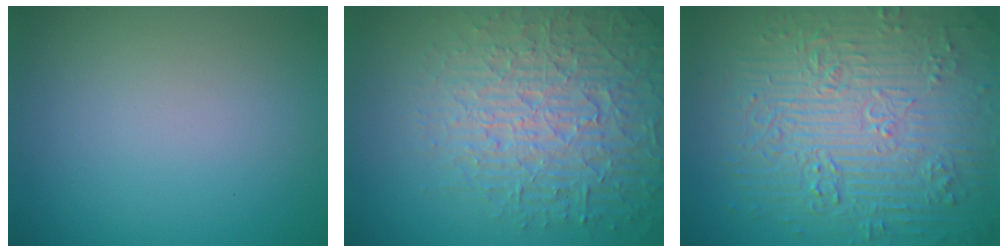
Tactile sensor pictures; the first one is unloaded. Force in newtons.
{"total": 7.4, "press": 7.2, "slide": 1.7}
{"total": 11.8, "press": 7.8, "slide": 8.8}